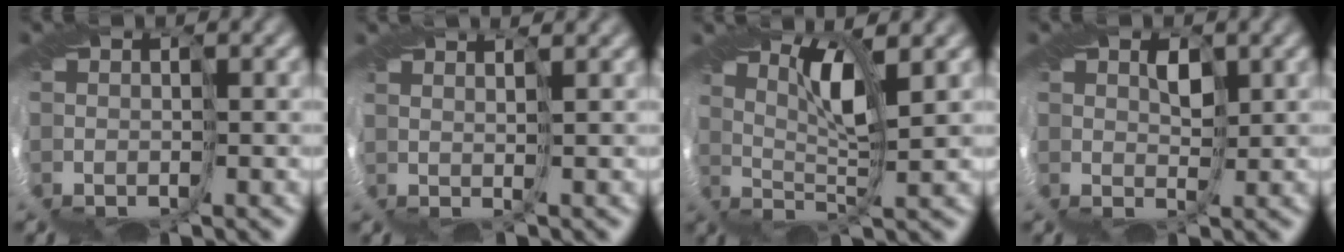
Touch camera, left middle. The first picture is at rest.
{"total": 3.7, "force": [2.8, 0.8, 2.3], "torque": [-0.008, 0.042, 0.011]}
{"total": 3.4, "force": [1.7, -0.7, 2.8], "torque": [-0.063, 0.000, 0.035]}
{"total": 1.1, "force": [1.1, 0.2, 0.3], "torque": [-0.009, 0.001, 0.023]}